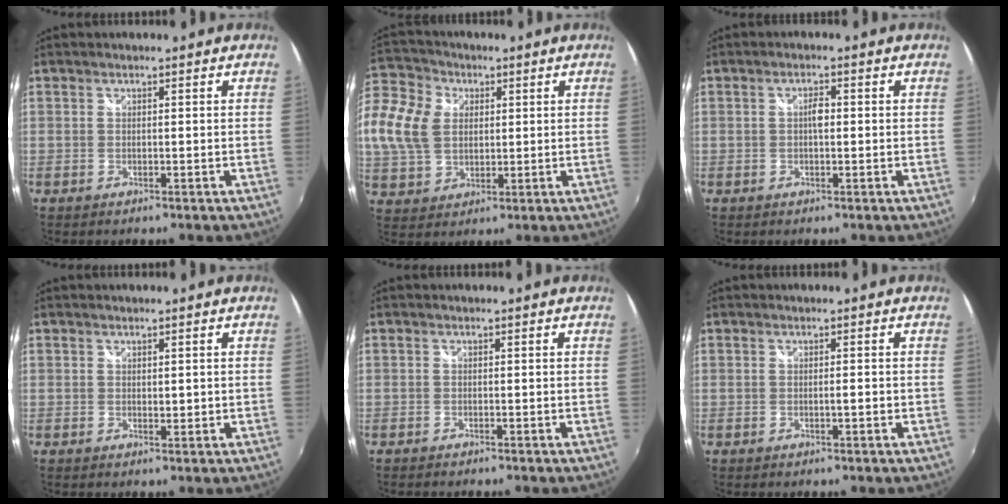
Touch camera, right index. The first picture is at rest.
{"total": 18.9, "force": [4.3, 14.8, 10.9], "torque": [-0.286, 0.046, 0.084]}
{"total": 1.9, "force": [0.0, 0.8, 1.8], "torque": [-0.031, 0.005, -0.002]}
{"total": 1.3, "force": [0.3, 0.7, 1.0], "torque": [-0.014, -0.001, 0.006]}
{"total": 1.0, "force": [-1.0, 0.2, 0.2], "torque": [-0.007, -0.007, -0.019]}
{"total": 1.3, "force": [-0.2, 0.2, 1.2], "torque": [-0.018, 0.000, -0.005]}